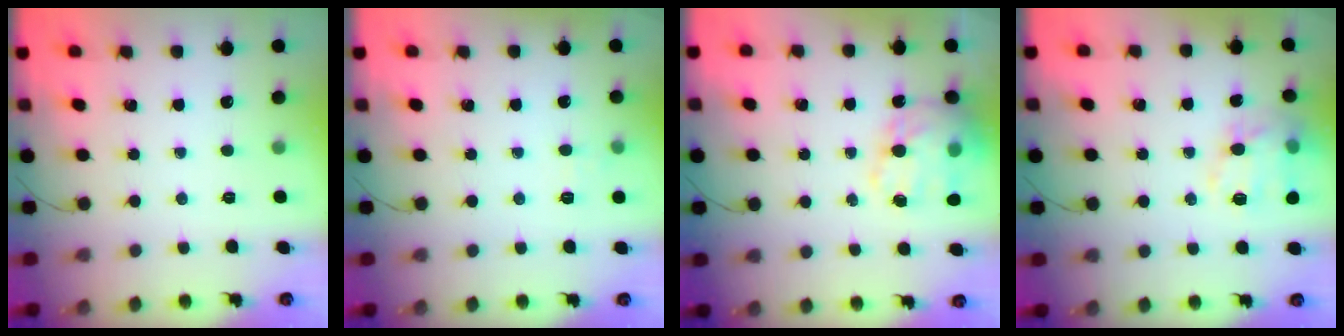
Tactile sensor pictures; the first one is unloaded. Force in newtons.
{"total": 4.3, "press": 4.1, "slide": 1.4}
{"total": 19.9, "press": 19.4, "slide": 4.2}
{"total": 12.9, "press": 12.8, "slide": 1.4}